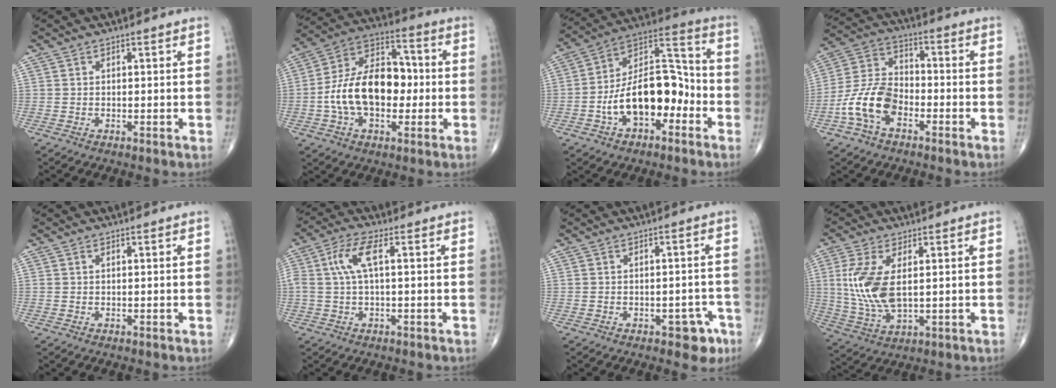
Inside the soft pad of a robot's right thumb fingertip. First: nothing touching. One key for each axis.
{"total": 17.6, "fx": -1.8, "fy": 10.9, "fz": 13.7, "tx": -0.222, "ty": 0.039, "tz": -0.035}
{"total": 17.4, "fx": -5.0, "fy": 9.9, "fz": 13.3, "tx": -0.198, "ty": 0.058, "tz": -0.089}
{"total": 11.8, "fx": -4.7, "fy": 7.2, "fz": 8.1, "tx": -0.157, "ty": 0.038, "tz": -0.096}
{"total": 0.0}
{"total": 5.9, "fx": 1.0, "fy": 1.7, "fz": 5.6, "tx": -0.141, "ty": 0.018, "tz": 0.019}
{"total": 4.7, "fx": -2.5, "fy": 2.6, "fz": 2.9, "tx": -0.013, "ty": 0.020, "tz": -0.028}
{"total": 11.1, "fx": 1.5, "fy": 5.2, "fz": 9.7, "tx": -0.215, "ty": -0.010, "tz": 0.040}